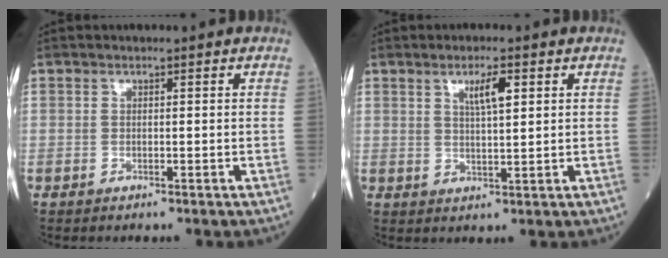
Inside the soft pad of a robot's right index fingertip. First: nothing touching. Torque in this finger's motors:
{"motor_torque": [0.05, 0.11, 0.08, 0.02]}